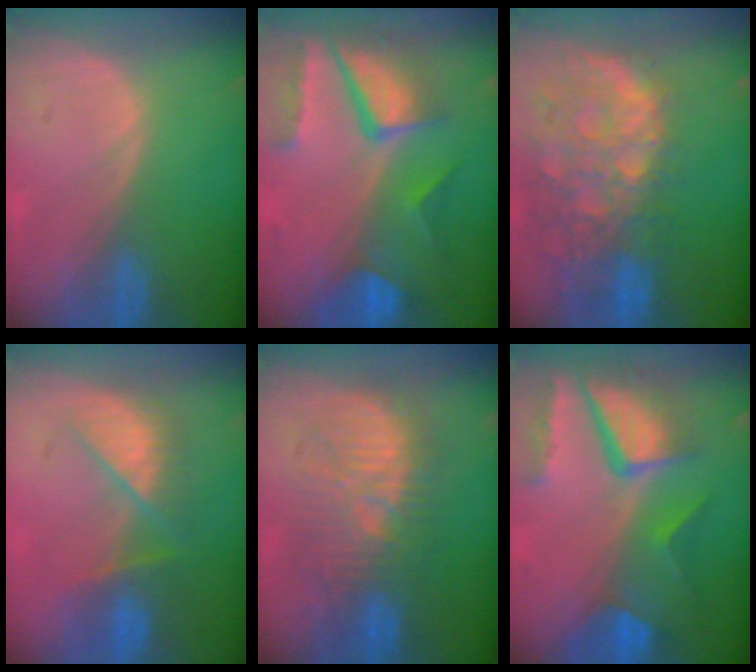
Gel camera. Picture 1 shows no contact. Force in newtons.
{"total": 10.5, "press": 8.7, "slide": 6.0}
{"total": 13.5, "press": 11.0, "slide": 7.8}
{"total": 7.3, "press": 7.1, "slide": 1.6}
{"total": 10.3, "press": 10.3, "slide": 0.3}
{"total": 11.1, "press": 9.1, "slide": 6.3}